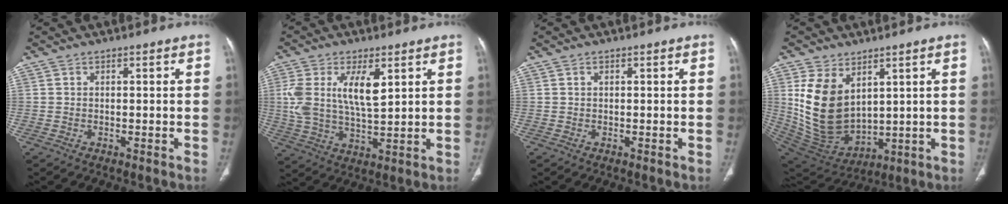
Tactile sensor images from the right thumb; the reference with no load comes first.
{"total": 11.7, "force": [3.7, 5.1, 9.8], "torque": [-0.193, -0.012, 0.076]}
{"total": 0.5, "force": [0.2, 0.3, 0.3], "torque": [-0.008, 0.001, 0.004]}
{"total": 15.5, "force": [4.5, 10.0, 10.9], "torque": [-0.184, -0.027, 0.118]}